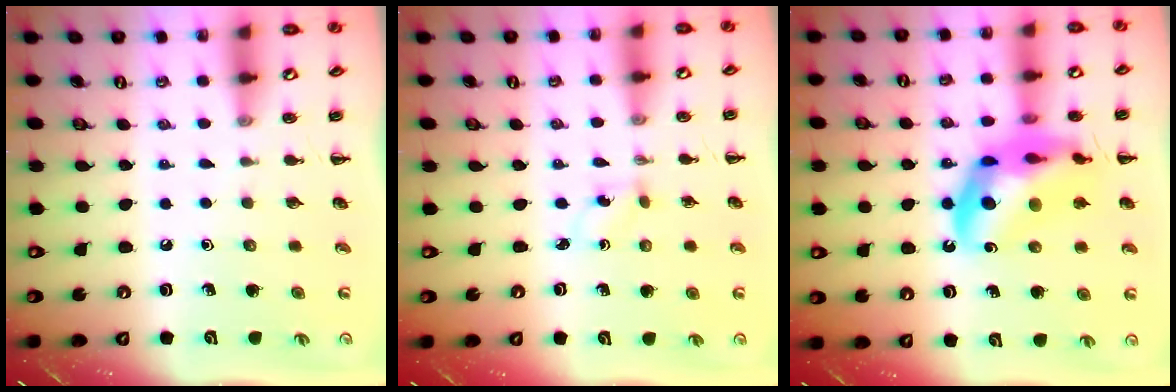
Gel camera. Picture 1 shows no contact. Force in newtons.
{"total": 0.9, "press": 0.7, "slide": 0.5}
{"total": 19.0, "press": 18.5, "slide": 4.2}